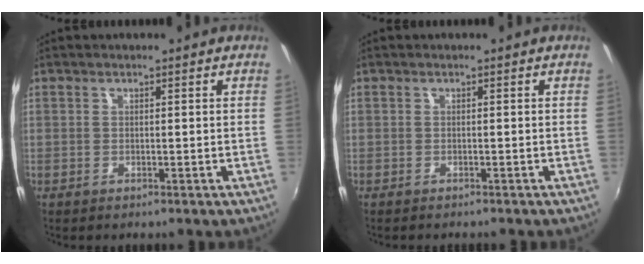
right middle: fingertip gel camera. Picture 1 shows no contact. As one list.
[{"total": 0.9, "force": [-0.8, 0.1, 0.2], "torque": [-0.008, -0.006, -0.012]}]